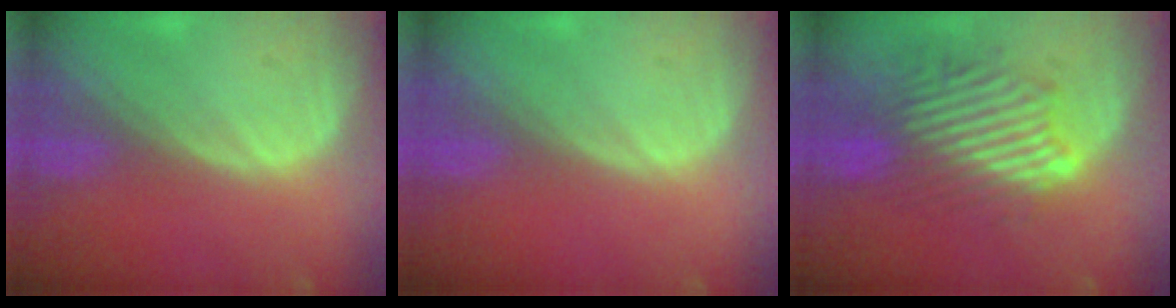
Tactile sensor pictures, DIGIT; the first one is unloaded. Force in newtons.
{"total": 0.0}
{"total": 9.5, "press": 9.4, "slide": 1.5}